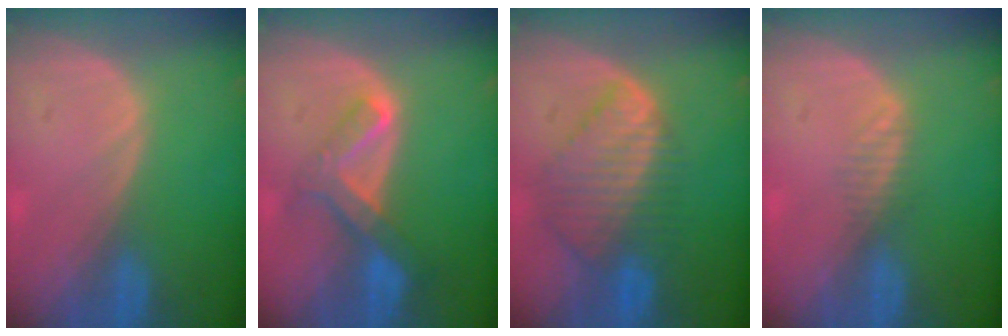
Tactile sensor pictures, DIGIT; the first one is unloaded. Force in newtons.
{"total": 6.7, "press": 5.8, "slide": 3.4}
{"total": 8.6, "press": 7.5, "slide": 4.1}
{"total": 1.7, "press": 1.4, "slide": 1.0}